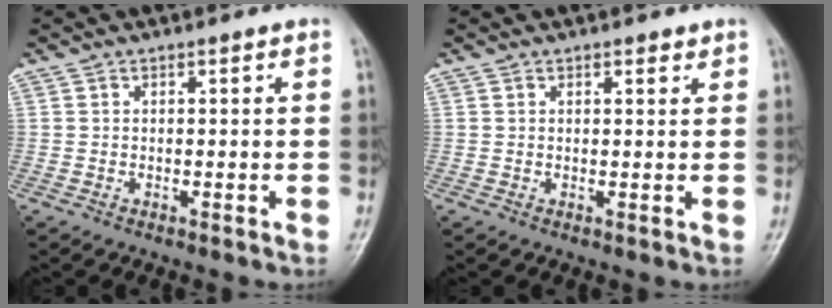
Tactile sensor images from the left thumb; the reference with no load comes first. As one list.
[{"total": 1.5, "force": [1.0, 0.7, 0.8], "torque": [-0.004, -0.004, 0.012]}]